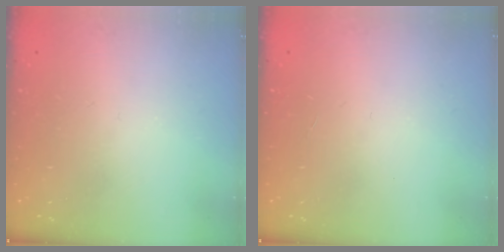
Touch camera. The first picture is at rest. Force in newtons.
{"total": 0.0}